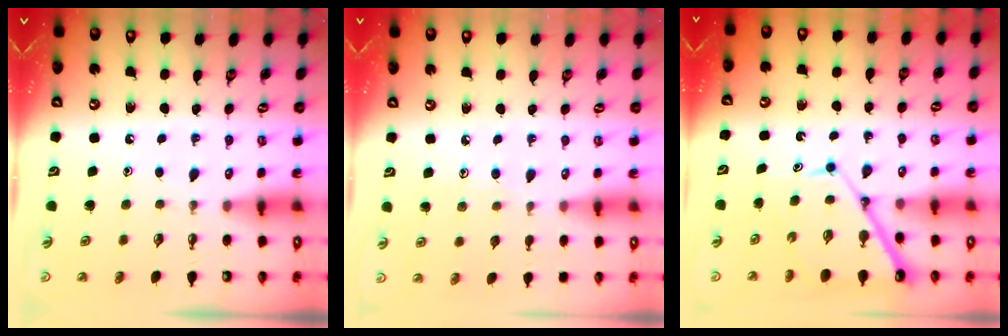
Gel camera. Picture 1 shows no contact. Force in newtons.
{"total": 4.5, "press": 4.4, "slide": 0.4}
{"total": 10.5, "press": 10.4, "slide": 1.1}